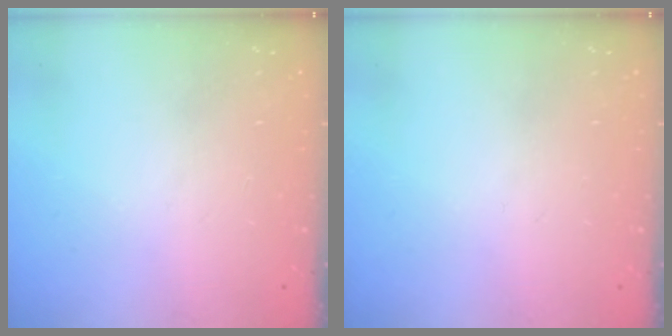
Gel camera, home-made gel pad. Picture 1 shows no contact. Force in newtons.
{"total": 0.0}